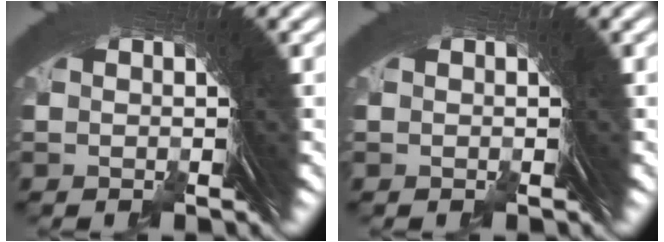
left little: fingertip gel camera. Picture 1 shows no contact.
{"total": 0.0}